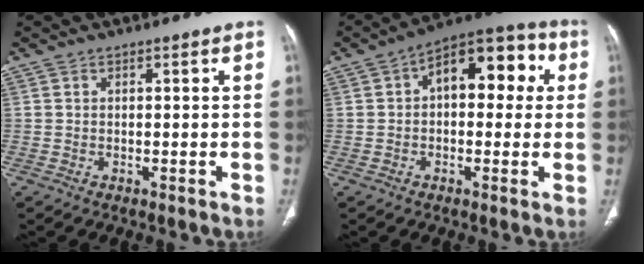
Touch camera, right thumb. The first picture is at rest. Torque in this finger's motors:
{"motor_torque": [0.73, 2.85, 1.48, -0.25, 0.06]}